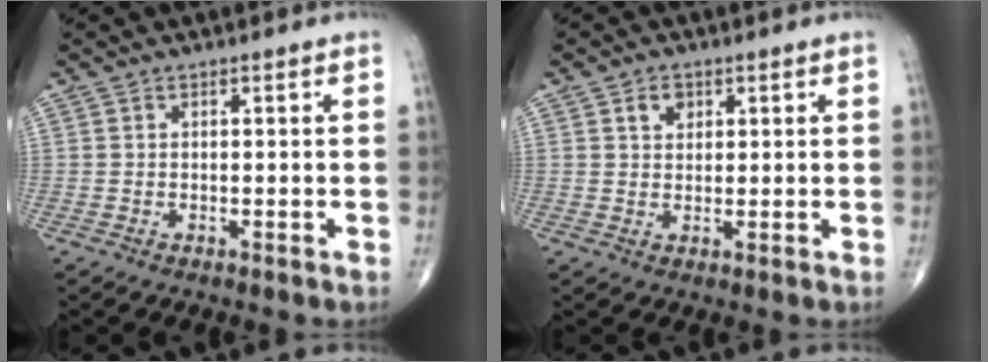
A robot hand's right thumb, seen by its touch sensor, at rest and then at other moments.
{"total": 3.1, "force": [1.4, 2.3, 1.6], "torque": [-0.012, -0.005, 0.023]}